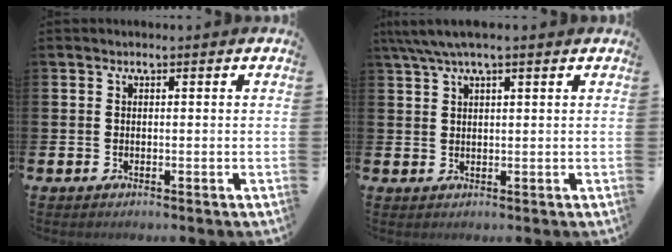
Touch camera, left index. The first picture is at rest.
{"total": 3.8, "force": [2.8, 0.6, 2.4], "torque": [-0.054, 0.001, 0.052]}